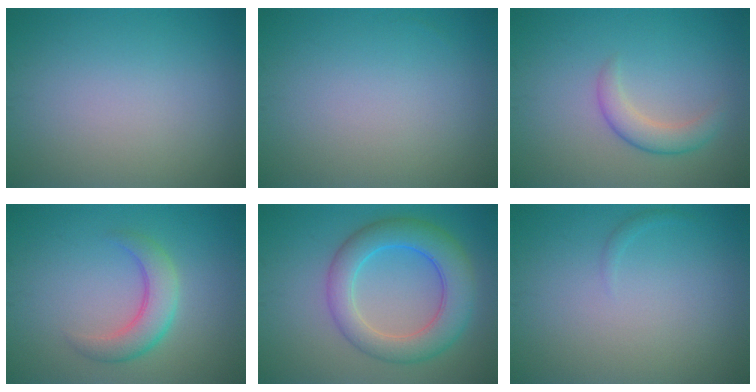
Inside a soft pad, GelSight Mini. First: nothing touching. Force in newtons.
{"total": 0.0}
{"total": 2.6, "press": 2.6, "slide": 0.1}
{"total": 3.8, "press": 3.8, "slide": 0.4}
{"total": 6.5, "press": 6.5, "slide": 0.2}
{"total": 0.5, "press": 0.5, "slide": 0.1}